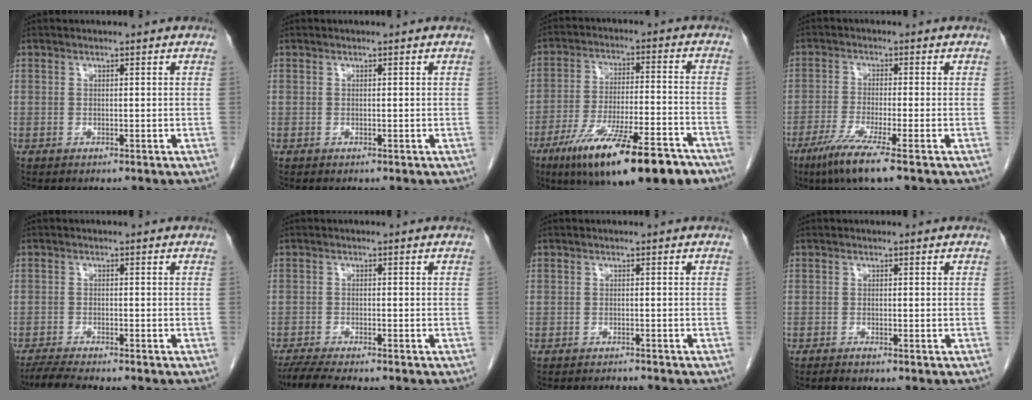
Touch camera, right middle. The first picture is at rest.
{"total": 0.0}
{"total": 18.6, "force": [-12.1, 3.3, 13.8], "torque": [-0.202, -0.025, -0.199]}
{"total": 7.6, "force": [-4.8, -0.4, 5.9], "torque": [-0.112, -0.024, -0.087]}
{"total": 4.6, "force": [-4.1, -0.3, 2.0], "torque": [-0.040, -0.021, -0.071]}
{"total": 5.4, "force": [-4.6, -0.2, 2.7], "torque": [-0.050, -0.022, -0.080]}
{"total": 1.8, "force": [-1.7, -0.3, -0.2], "torque": [0.000, -0.013, -0.023]}
{"total": 0.8, "force": [-0.7, -0.1, 0.4], "torque": [-0.010, -0.001, -0.014]}